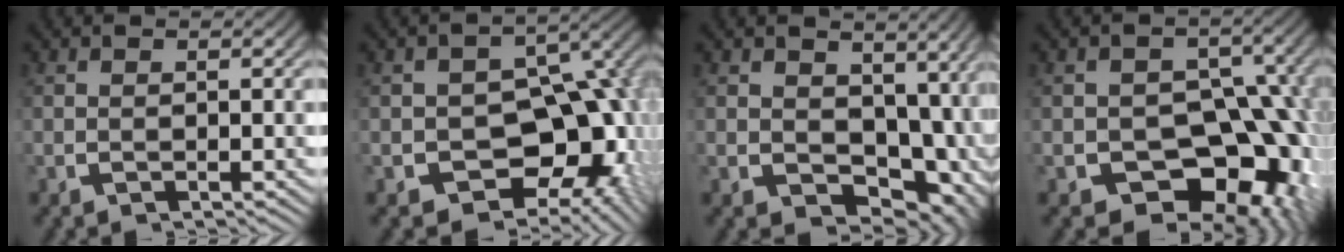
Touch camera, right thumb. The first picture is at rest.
{"total": 14.1, "force": [-3.6, 10.5, 8.7], "torque": [-0.147, -0.065, -0.036]}
{"total": 8.5, "force": [0.6, 6.5, 5.5], "torque": [-0.090, -0.043, 0.027]}
{"total": 15.9, "force": [-4.8, 11.6, 9.7], "torque": [-0.162, -0.079, -0.052]}